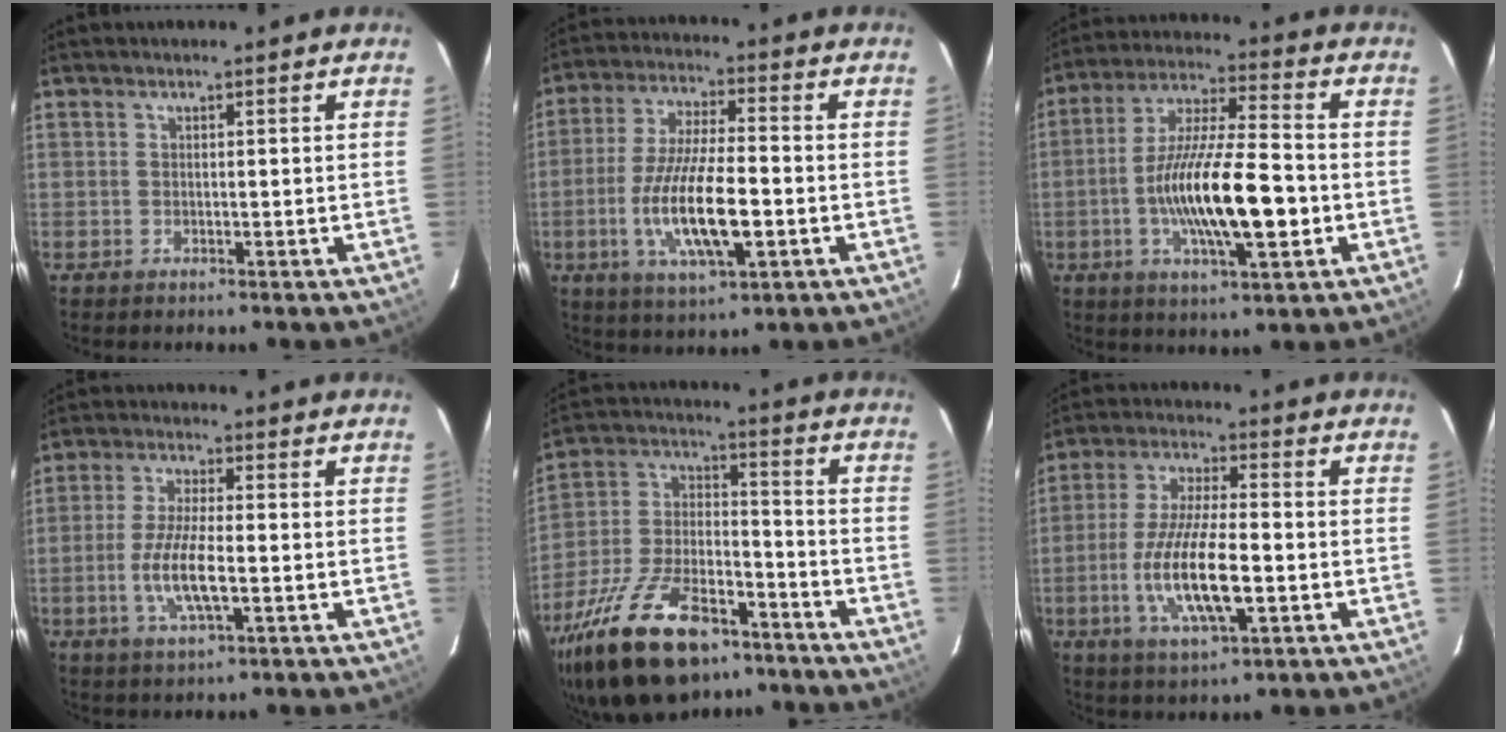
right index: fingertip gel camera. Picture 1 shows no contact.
{"total": 14.6, "force": [-4.0, 3.8, 13.6], "torque": [-0.272, -0.013, -0.068]}
{"total": 17.1, "force": [-3.7, 3.8, 16.3], "torque": [-0.300, -0.003, -0.065]}
{"total": 8.6, "force": [-2.1, 2.0, 8.1], "torque": [-0.164, -0.007, -0.041]}
{"total": 25.0, "force": [-16.5, 11.4, 14.9], "torque": [-0.301, -0.008, -0.269]}
{"total": 14.1, "force": [-3.7, 3.6, 13.1], "torque": [-0.264, -0.011, -0.066]}